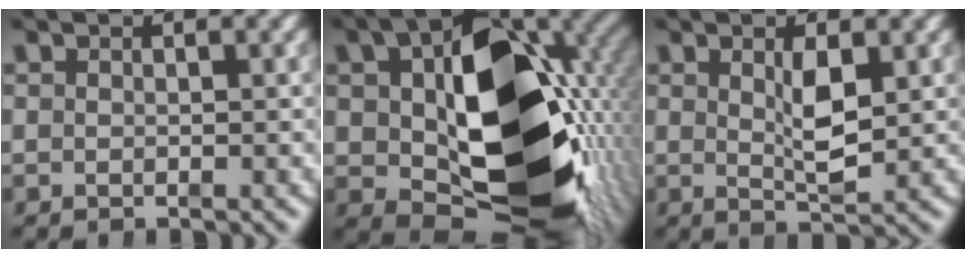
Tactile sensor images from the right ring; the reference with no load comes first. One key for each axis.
{"total": 21.6, "fx": -1.6, "fy": 13.3, "fz": 16.9, "tx": -0.282, "ty": -0.050, "tz": 0.004}
{"total": 2.9, "fx": 0.6, "fy": 0.3, "fz": 2.8, "tx": -0.042, "ty": -0.013, "tz": 0.019}